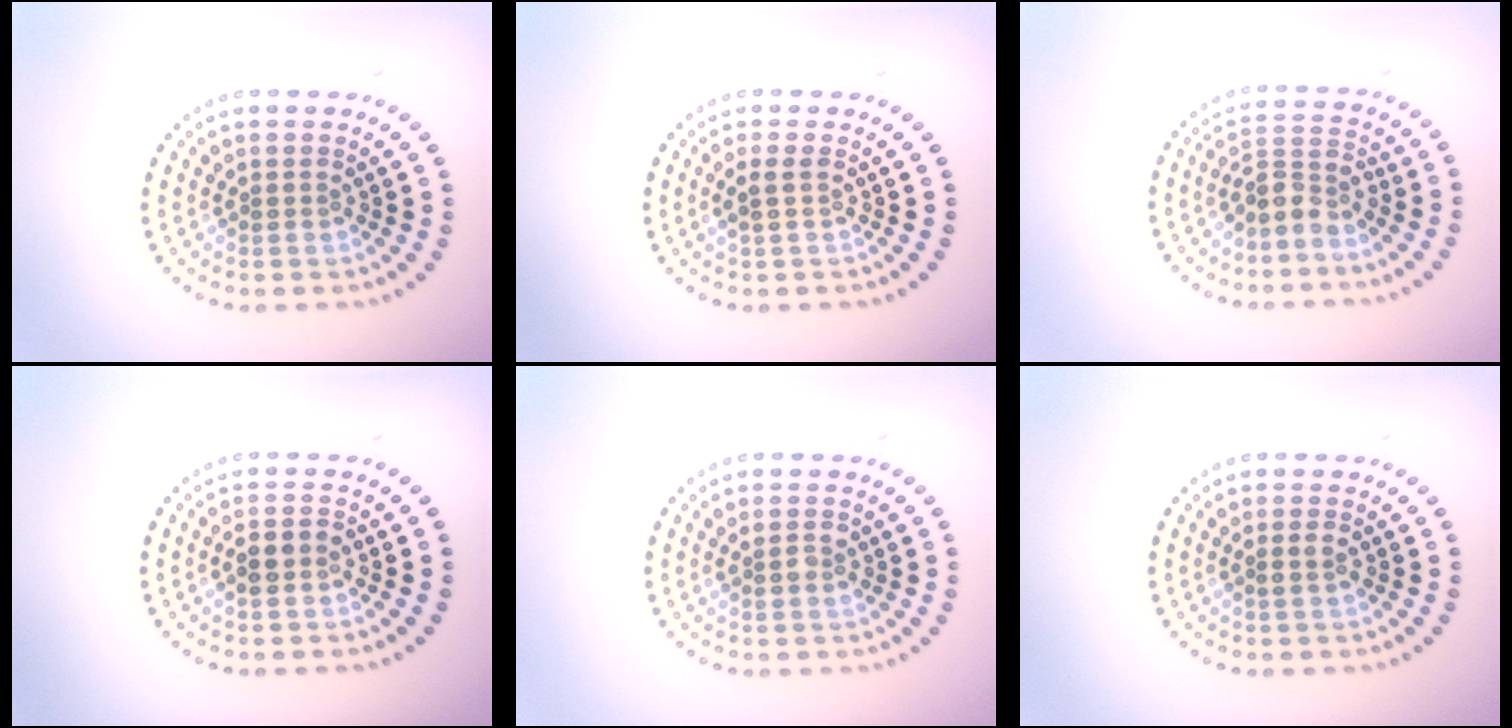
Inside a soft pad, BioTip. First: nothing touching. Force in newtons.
{"total": 1.2, "press": 1.0, "slide": 0.5}
{"total": 2.6, "press": 2.0, "slide": 1.6}
{"total": 1.8, "press": 1.8, "slide": 0.4}
{"total": 1.4, "press": 1.3, "slide": 0.4}
{"total": 0.8, "press": 0.8, "slide": 0.2}